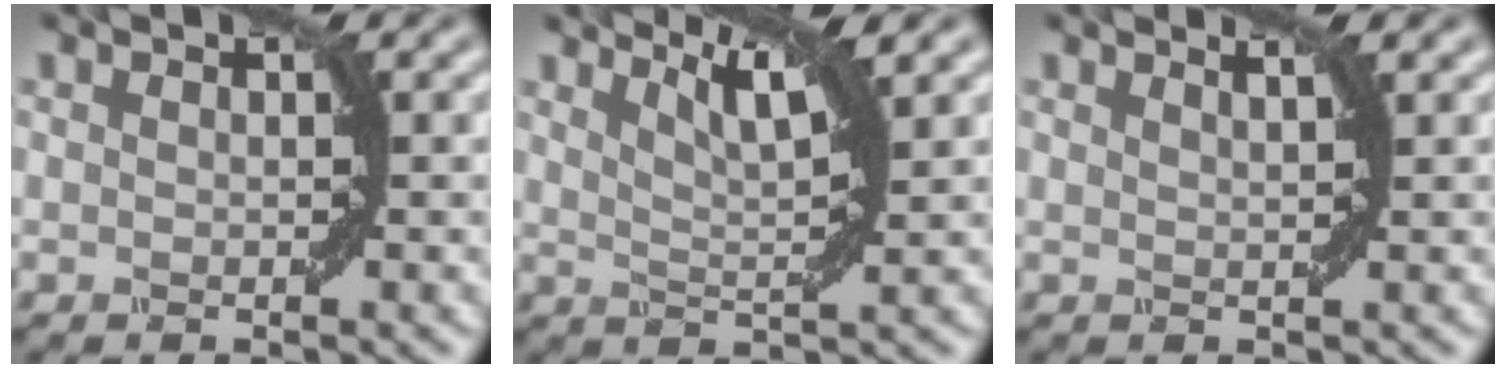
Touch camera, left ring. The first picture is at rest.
{"total": 3.9, "force": [2.6, 0.8, 2.8], "torque": [-0.045, 0.006, 0.043]}
{"total": 2.1, "force": [1.5, 0.7, 1.3], "torque": [0.003, 0.006, -0.002]}